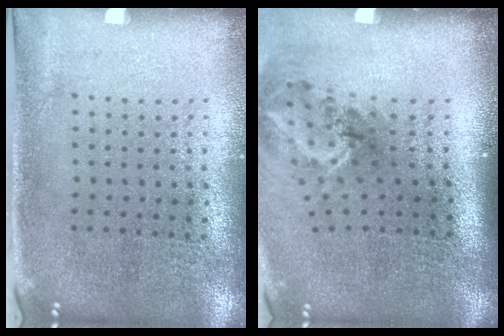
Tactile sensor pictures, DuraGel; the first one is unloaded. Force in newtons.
{"total": 1.9, "press": 1.3, "slide": 1.4}